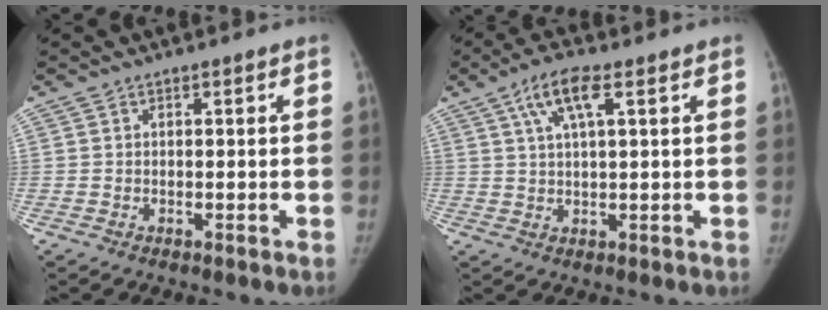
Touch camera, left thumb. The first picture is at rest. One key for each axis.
{"total": 7.2, "fx": 3.2, "fy": 2.1, "fz": 6.1, "tx": -0.121, "ty": 0.005, "tz": 0.060}